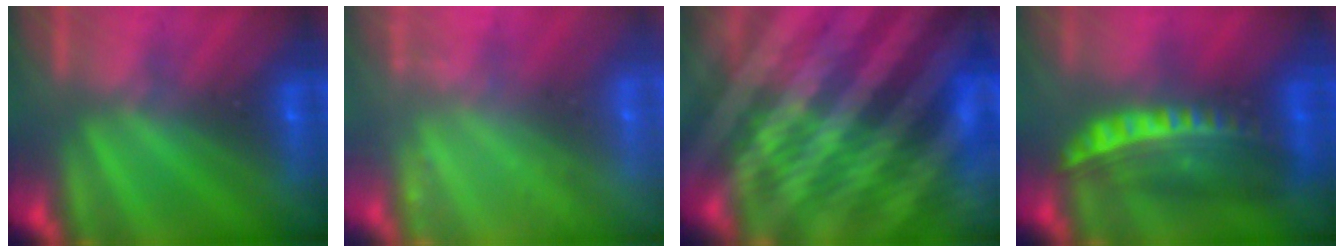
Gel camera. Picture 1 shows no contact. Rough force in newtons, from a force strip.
{"total": 2.3}
{"total": 8.0}
{"total": 5.8}